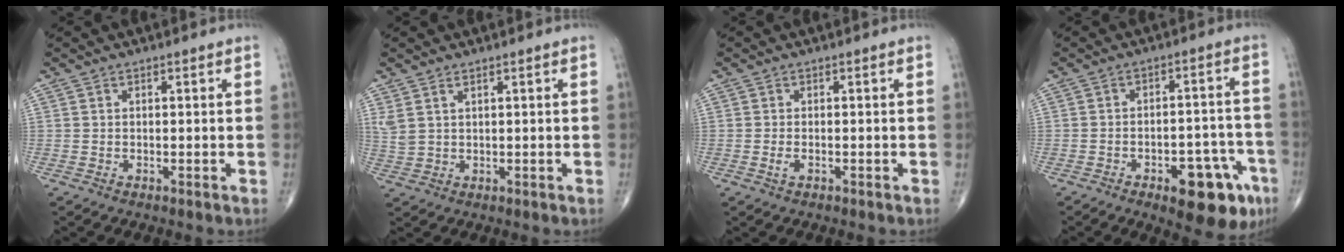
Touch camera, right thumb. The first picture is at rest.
{"total": 3.1, "force": [1.7, 1.4, 2.2], "torque": [-0.054, -0.001, 0.046]}
{"total": 1.2, "force": [-0.4, 0.6, 0.9], "torque": [-0.018, 0.002, -0.007]}
{"total": 13.8, "force": [-7.0, 5.9, 10.3], "torque": [-0.106, 0.042, -0.084]}